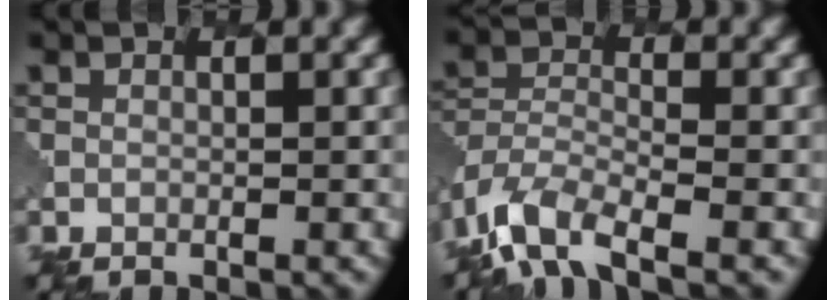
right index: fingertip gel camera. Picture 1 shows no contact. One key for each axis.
{"total": 7.1, "fx": -4.7, "fy": 3.0, "fz": 4.4, "tx": -0.083, "ty": -0.008, "tz": -0.100}